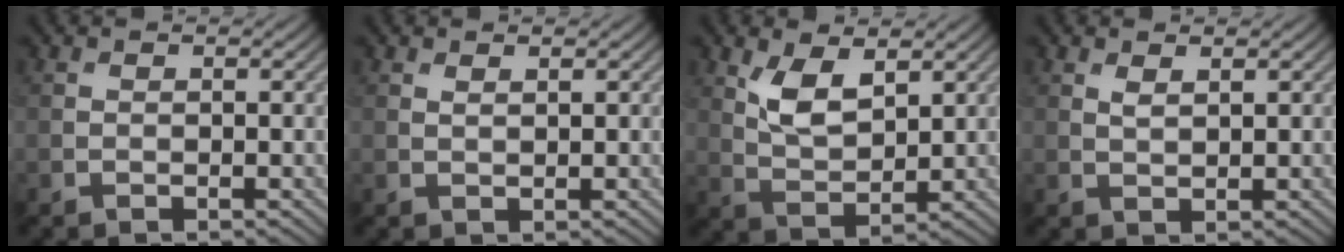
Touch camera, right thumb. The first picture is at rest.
{"total": 0.7, "force": [0.6, 0.1, 0.4], "torque": [-0.007, 0.000, 0.012]}
{"total": 5.5, "force": [2.7, 2.5, 4.1], "torque": [-0.093, -0.008, 0.054]}
{"total": 1.3, "force": [0.9, 0.4, 0.9], "torque": [-0.023, -0.002, 0.020]}